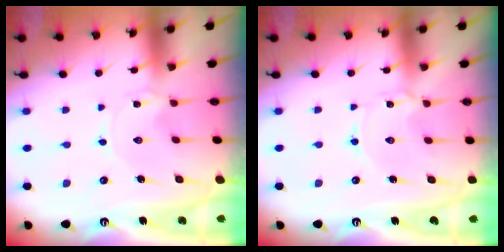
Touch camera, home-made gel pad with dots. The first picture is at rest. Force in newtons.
{"total": 1.3, "press": 1.3, "slide": 0.1}